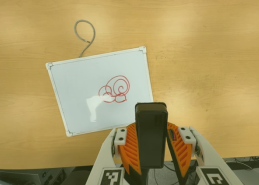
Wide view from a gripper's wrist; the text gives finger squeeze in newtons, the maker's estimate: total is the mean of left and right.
{"total": 8.2, "left": 6.8, "right": 9.6}